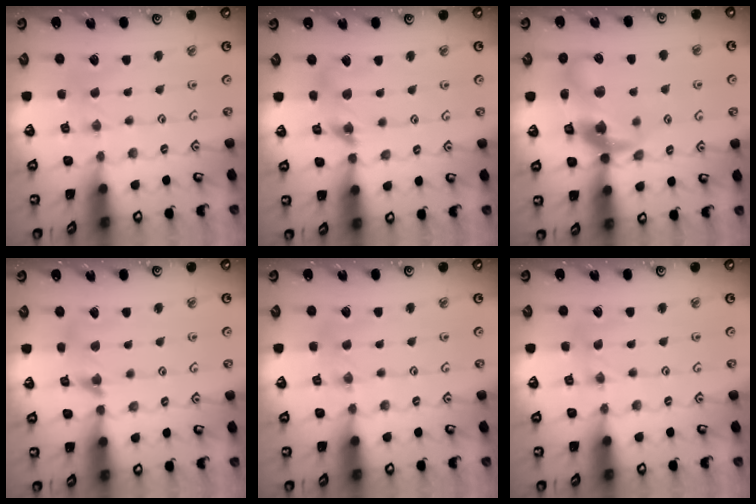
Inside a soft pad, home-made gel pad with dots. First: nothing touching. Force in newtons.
{"total": 10.2, "press": 10.1, "slide": 1.1}
{"total": 16.6, "press": 16.4, "slide": 2.4}
{"total": 7.5, "press": 7.5, "slide": 0.7}
{"total": 0.9, "press": 0.9, "slide": 0.3}
{"total": 0.0}